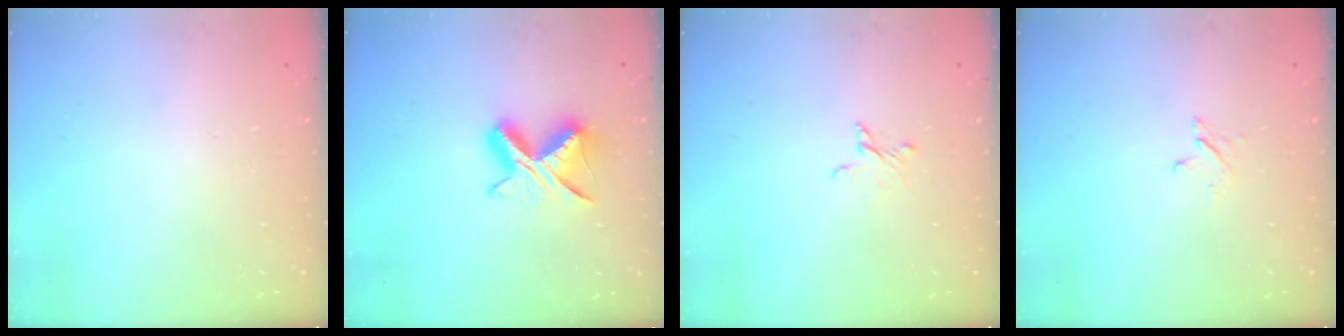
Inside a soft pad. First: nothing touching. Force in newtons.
{"total": 8.7, "press": 8.6, "slide": 1.2}
{"total": 2.5, "press": 2.5, "slide": 0.2}
{"total": 2.8, "press": 2.8, "slide": 0.3}